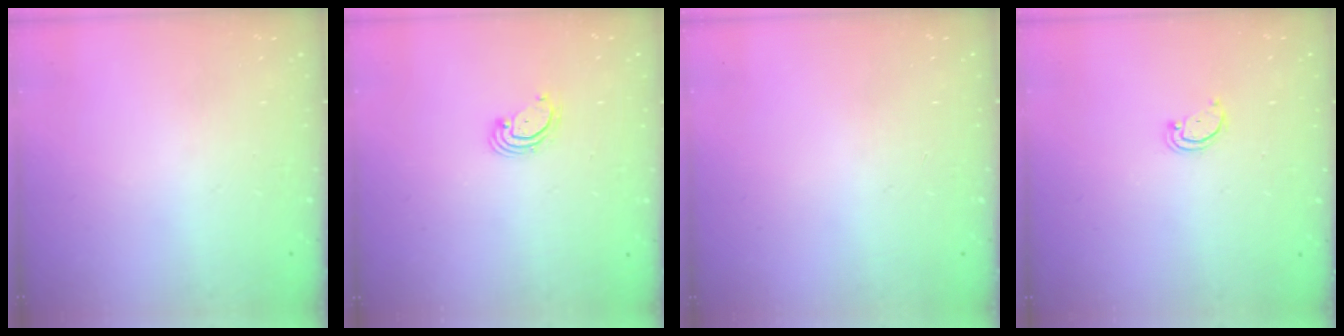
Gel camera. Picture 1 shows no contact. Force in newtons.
{"total": 3.0, "press": 3.0, "slide": 0.3}
{"total": 0.0}
{"total": 2.1, "press": 2.1, "slide": 0.2}